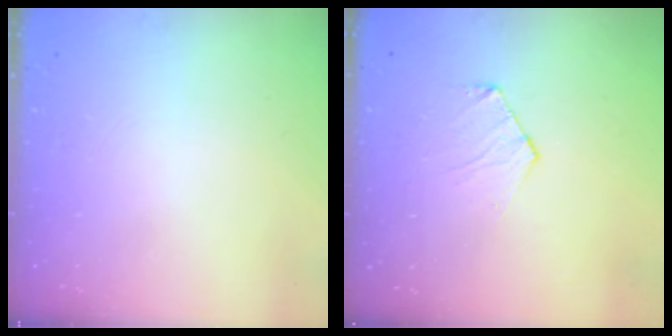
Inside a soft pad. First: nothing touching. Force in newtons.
{"total": 5.6, "press": 5.6, "slide": 0.5}